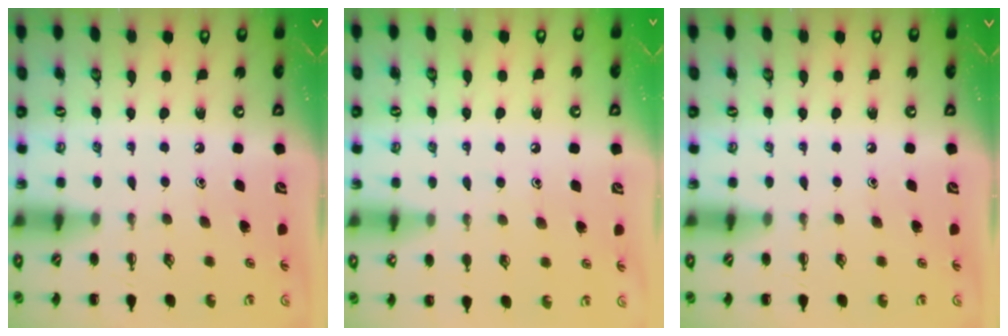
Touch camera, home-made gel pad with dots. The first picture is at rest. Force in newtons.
{"total": 5.9, "press": 5.7, "slide": 1.5}
{"total": 0.0}